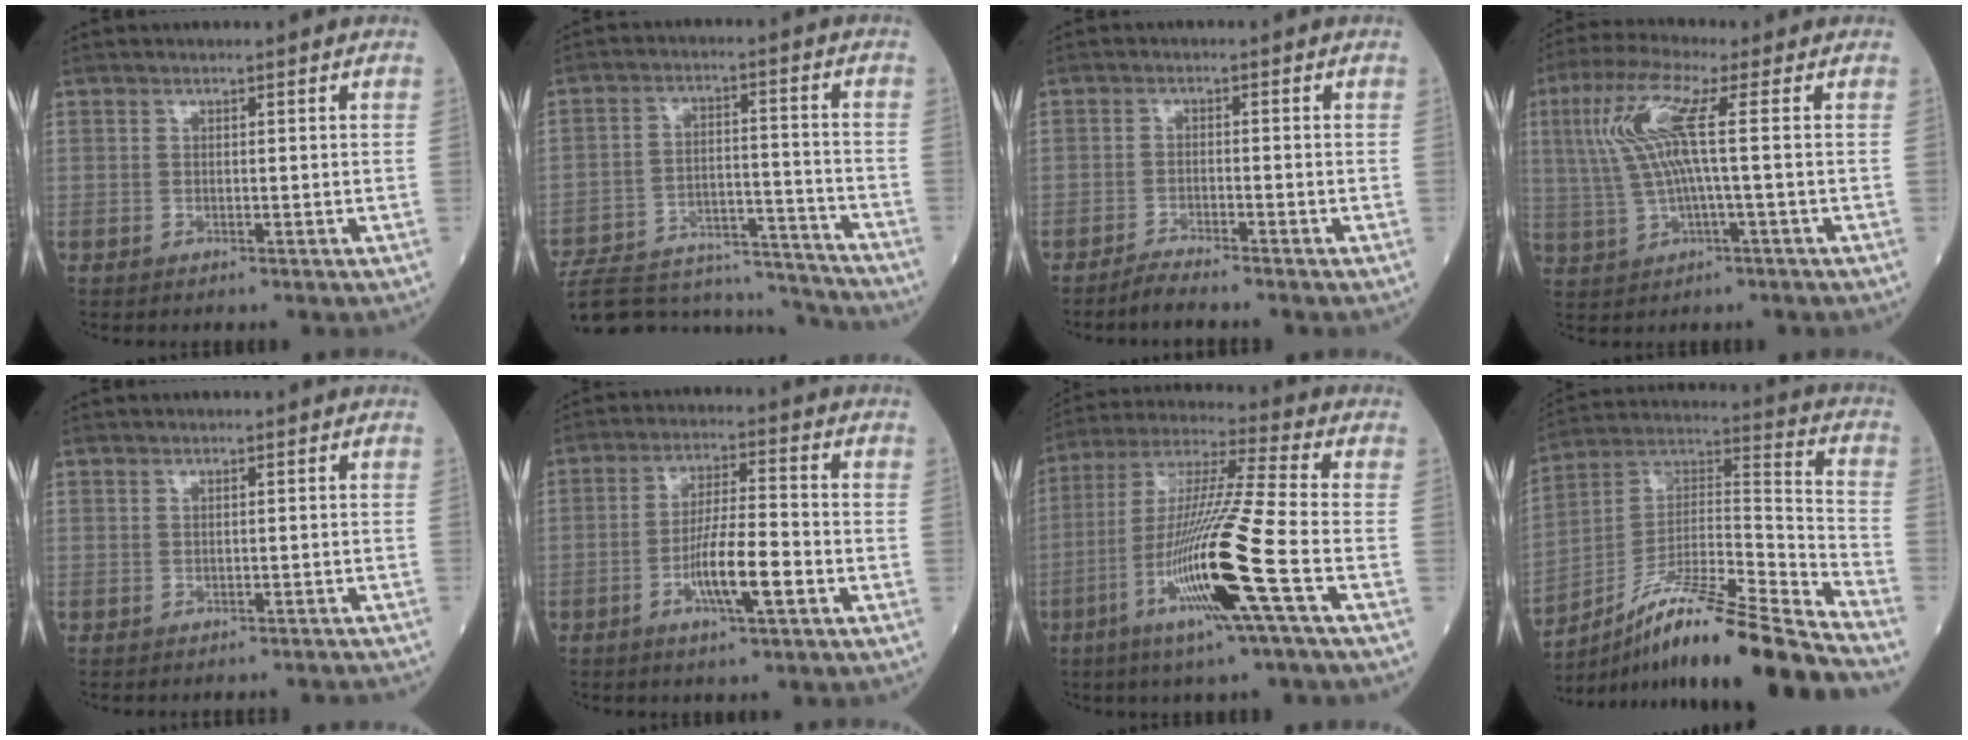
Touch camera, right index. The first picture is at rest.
{"total": 20.3, "force": [-19.5, 3.1, 5.0], "torque": [-0.098, 0.013, -0.284]}
{"total": 2.8, "force": [-2.6, -0.6, 0.9], "torque": [-0.025, -0.009, -0.049]}
{"total": 8.2, "force": [1.5, 0.3, 8.1], "torque": [-0.186, 0.019, 0.032]}
{"total": 2.0, "force": [-1.8, 0.7, 0.3], "torque": [0.005, 0.004, -0.019]}
{"total": 8.2, "force": [-3.0, 1.0, 7.6], "torque": [-0.142, 0.000, -0.051]}
{"total": 17.3, "force": [-6.1, -1.4, 16.2], "torque": [-0.329, -0.020, -0.120]}
{"total": 23.1, "force": [-19.0, -0.8, 13.2], "torque": [-0.198, 0.006, -0.326]}